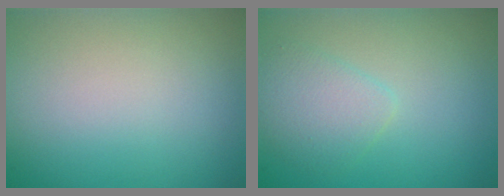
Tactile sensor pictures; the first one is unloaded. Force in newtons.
{"total": 2.3, "press": 2.3, "slide": 0.0}